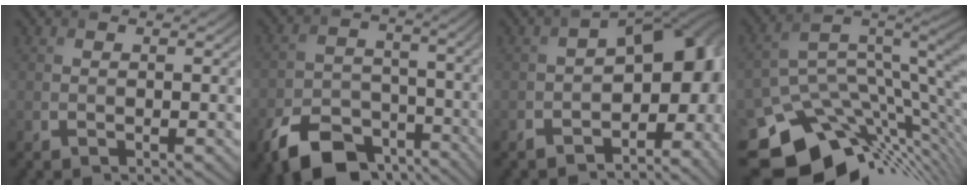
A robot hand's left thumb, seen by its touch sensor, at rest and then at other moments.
{"total": 10.8, "force": [-7.1, 5.9, 5.6], "torque": [-0.108, -0.025, -0.124]}
{"total": 12.0, "force": [-3.0, 7.2, 9.2], "torque": [-0.114, -0.022, -0.039]}
{"total": 12.8, "force": [-6.4, 7.4, 8.2], "torque": [-0.161, -0.038, -0.082]}